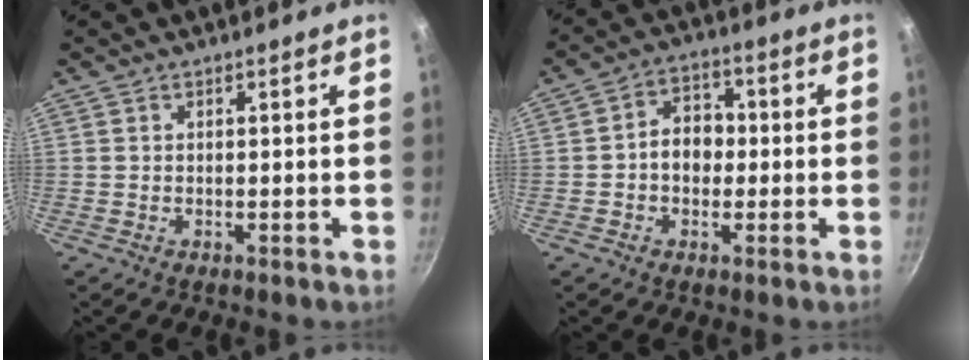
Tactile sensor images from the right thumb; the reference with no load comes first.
{"total": 7.3, "force": [-0.5, 5.7, 4.5], "torque": [-0.030, 0.023, -0.017]}